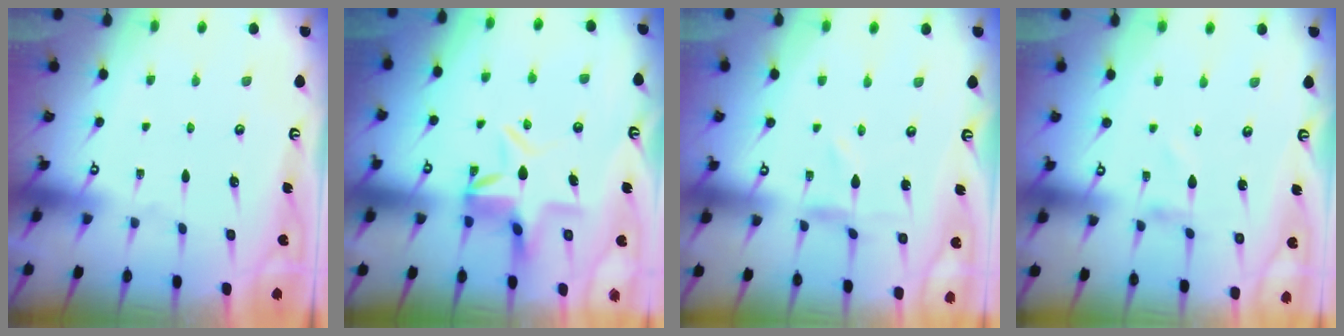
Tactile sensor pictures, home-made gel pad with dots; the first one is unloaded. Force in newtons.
{"total": 6.6, "press": 6.6, "slide": 0.6}
{"total": 0.9, "press": 0.9, "slide": 0.1}
{"total": 1.1, "press": 1.1, "slide": 0.1}